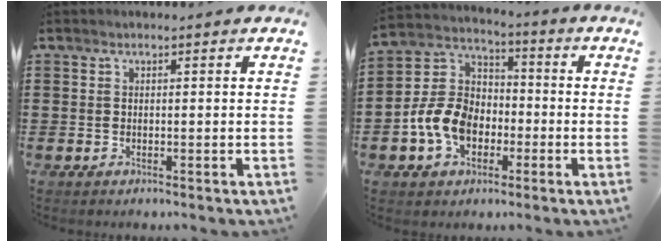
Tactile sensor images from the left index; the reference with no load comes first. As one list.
[{"total": 9.4, "force": [-3.1, 6.9, 5.5], "torque": [-0.151, 0.012, -0.066]}]